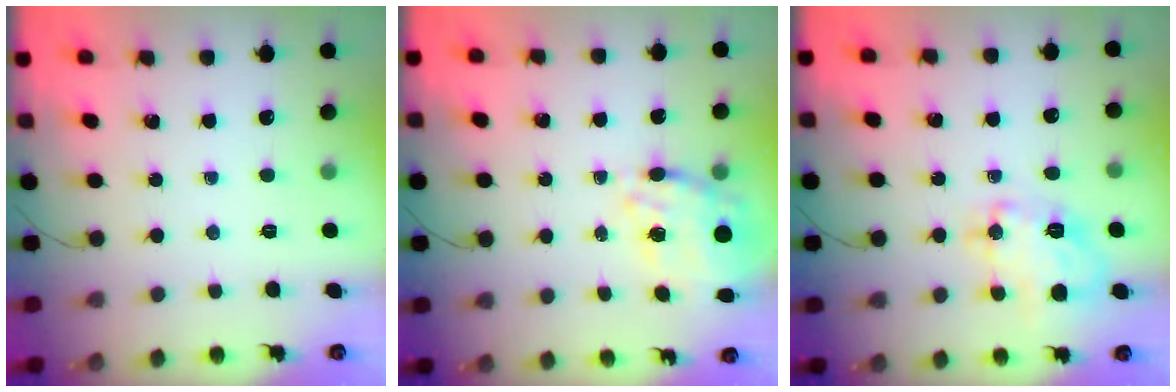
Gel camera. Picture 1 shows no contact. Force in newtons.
{"total": 10.2, "press": 9.4, "slide": 4.1}
{"total": 14.6, "press": 14.5, "slide": 0.9}